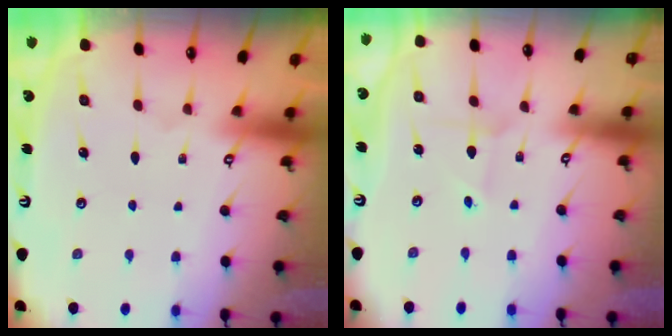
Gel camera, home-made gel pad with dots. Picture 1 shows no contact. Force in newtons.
{"total": 1.8, "press": 1.8, "slide": 0.1}